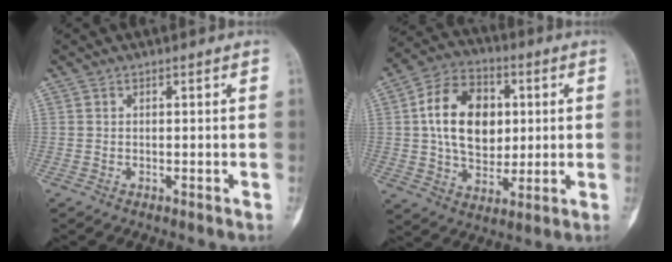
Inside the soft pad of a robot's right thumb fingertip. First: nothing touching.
{"total": 16.0, "force": [2.3, 11.1, 11.3], "torque": [-0.160, 0.006, 0.037]}